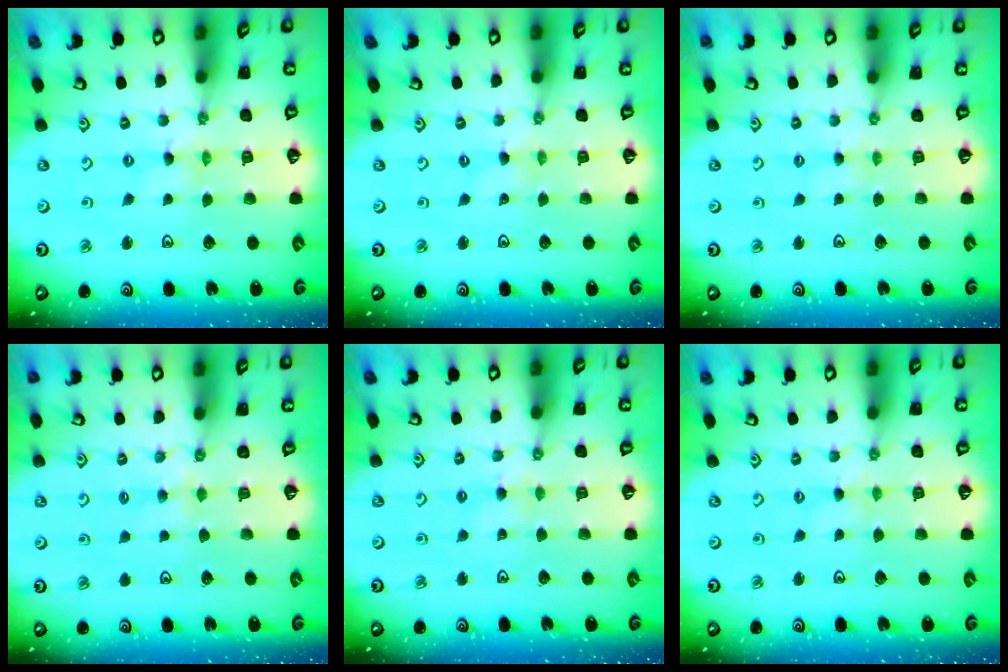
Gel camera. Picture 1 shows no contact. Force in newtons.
{"total": 0.0}
{"total": 2.1, "press": 2.1, "slide": 0.3}
{"total": 2.8, "press": 2.7, "slide": 0.6}
{"total": 2.7, "press": 2.7, "slide": 0.5}
{"total": 1.0, "press": 0.9, "slide": 0.2}